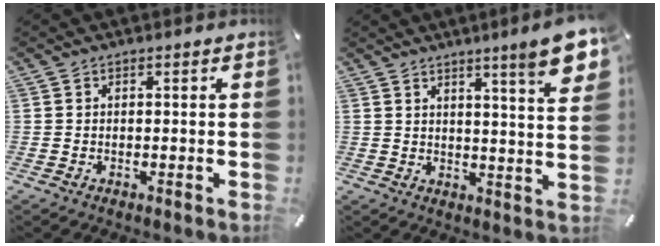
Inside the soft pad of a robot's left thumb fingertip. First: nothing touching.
{"total": 10.0, "force": [6.6, 1.0, 7.5], "torque": [-0.107, -0.042, 0.104]}